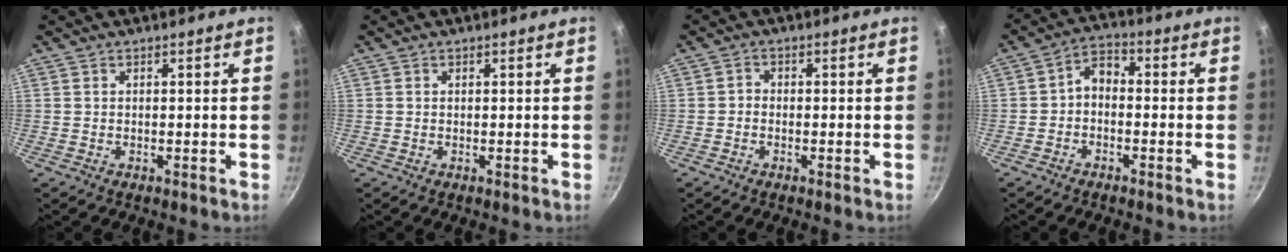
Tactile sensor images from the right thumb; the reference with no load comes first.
{"total": 0.0}
{"total": 1.4, "force": [-0.7, 1.1, 0.6], "torque": [-0.008, 0.008, -0.018]}
{"total": 4.5, "force": [-1.2, 3.0, 3.0], "torque": [-0.048, 0.030, -0.030]}